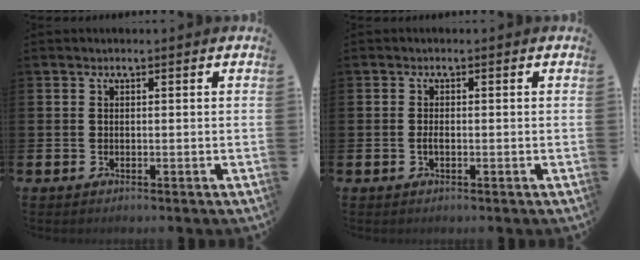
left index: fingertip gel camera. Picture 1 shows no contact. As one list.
[{"total": 1.0, "force": [-0.2, 0.4, 0.8], "torque": [-0.009, -0.001, -0.007]}]